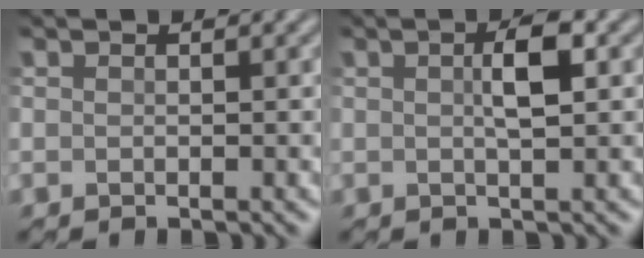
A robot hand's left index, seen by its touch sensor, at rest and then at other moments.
{"total": 2.9, "force": [0.6, 0.8, 2.7], "torque": [-0.058, 0.007, 0.011]}